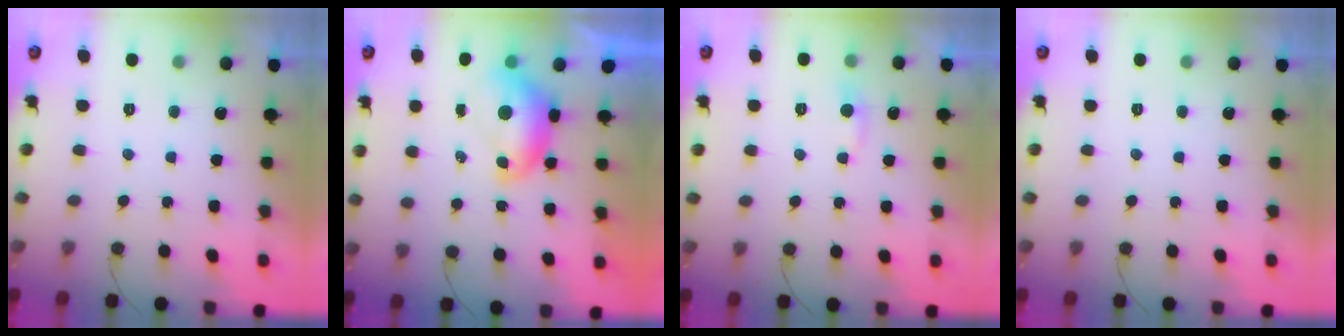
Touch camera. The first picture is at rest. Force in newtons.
{"total": 7.8, "press": 7.8, "slide": 0.9}
{"total": 3.7, "press": 3.7, "slide": 0.4}
{"total": 0.0}